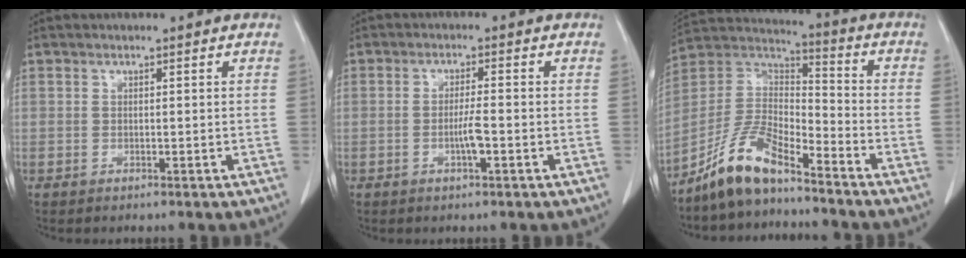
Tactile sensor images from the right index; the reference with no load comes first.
{"total": 3.2, "force": [-1.0, 0.1, 3.0], "torque": [-0.057, -0.002, -0.020]}
{"total": 10.8, "force": [-8.5, 2.6, 6.1], "torque": [-0.137, 0.018, -0.166]}